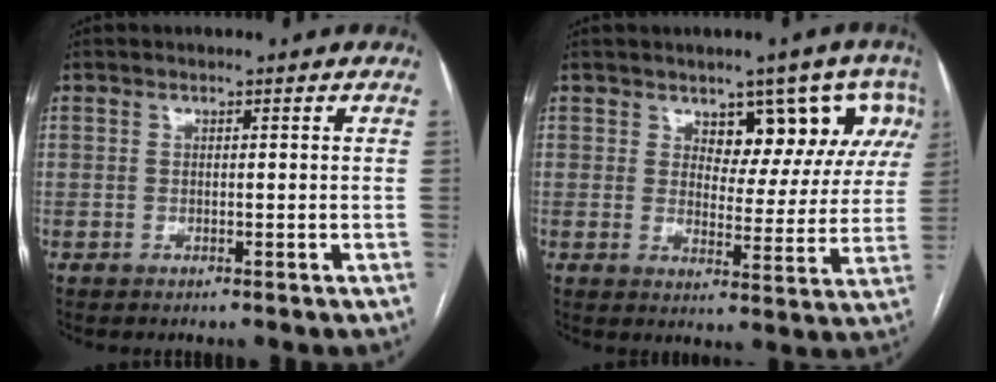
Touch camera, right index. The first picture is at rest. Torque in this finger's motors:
{"motor_torque": [0.21, 0.18, 0.13, 0.02]}